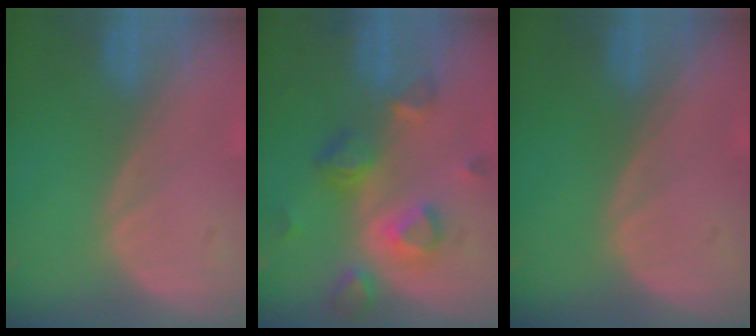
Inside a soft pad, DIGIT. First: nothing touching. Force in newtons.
{"total": 7.9, "press": 7.1, "slide": 3.5}
{"total": 0.0}